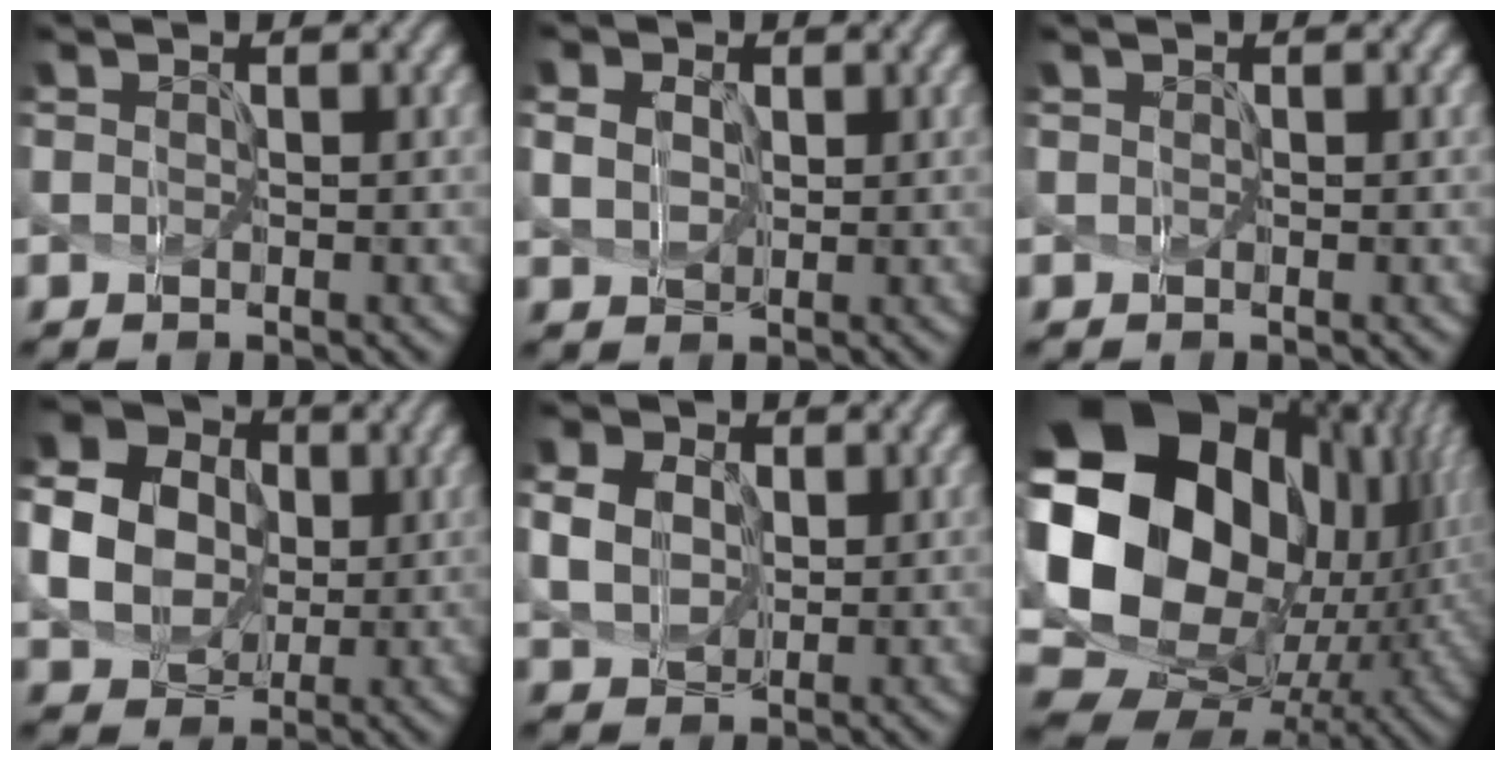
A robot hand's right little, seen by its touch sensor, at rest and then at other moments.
{"total": 3.0, "force": [1.1, 2.3, 1.6], "torque": [-0.028, 0.014, 0.007]}
{"total": 0.0}
{"total": 11.1, "force": [1.3, 9.7, 5.1], "torque": [-0.146, 0.024, 0.006]}
{"total": 4.5, "force": [1.4, 3.5, 2.5], "torque": [-0.072, 0.014, 0.016]}
{"total": 21.9, "force": [4.0, 16.4, 13.9], "torque": [-0.310, -0.025, 0.086]}